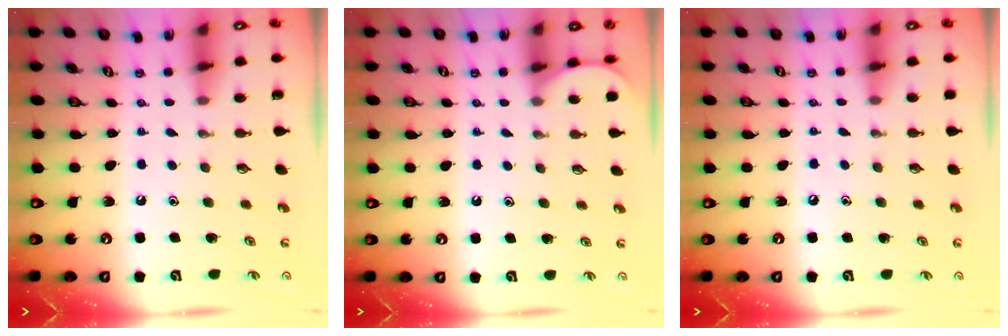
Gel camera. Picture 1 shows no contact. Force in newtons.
{"total": 0.9, "press": 0.9, "slide": 0.2}
{"total": 2.7, "press": 2.7, "slide": 0.4}